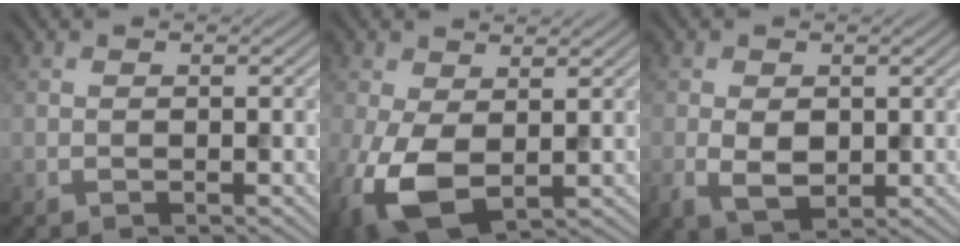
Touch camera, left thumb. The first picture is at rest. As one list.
[{"total": 7.5, "force": [-1.1, 4.4, 6.1], "torque": [-0.157, -0.008, -0.025]}, {"total": 3.9, "force": [-0.1, 2.6, 2.9], "torque": [-0.063, -0.007, 0.000]}]